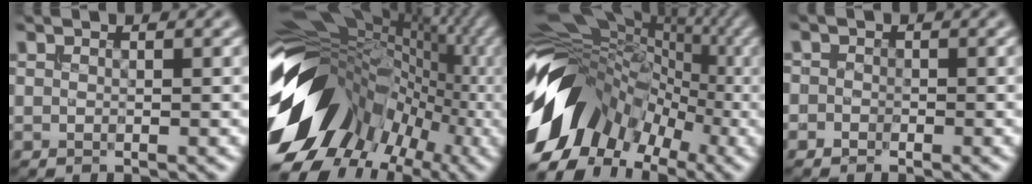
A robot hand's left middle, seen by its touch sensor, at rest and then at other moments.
{"total": 15.6, "force": [-1.7, 11.7, 10.2], "torque": [-0.180, 0.027, -0.025]}
{"total": 14.3, "force": [-3.8, 10.9, 8.4], "torque": [-0.165, 0.014, -0.075]}
{"total": 1.0, "force": [-0.6, 0.7, -0.2], "torque": [0.010, -0.004, -0.011]}